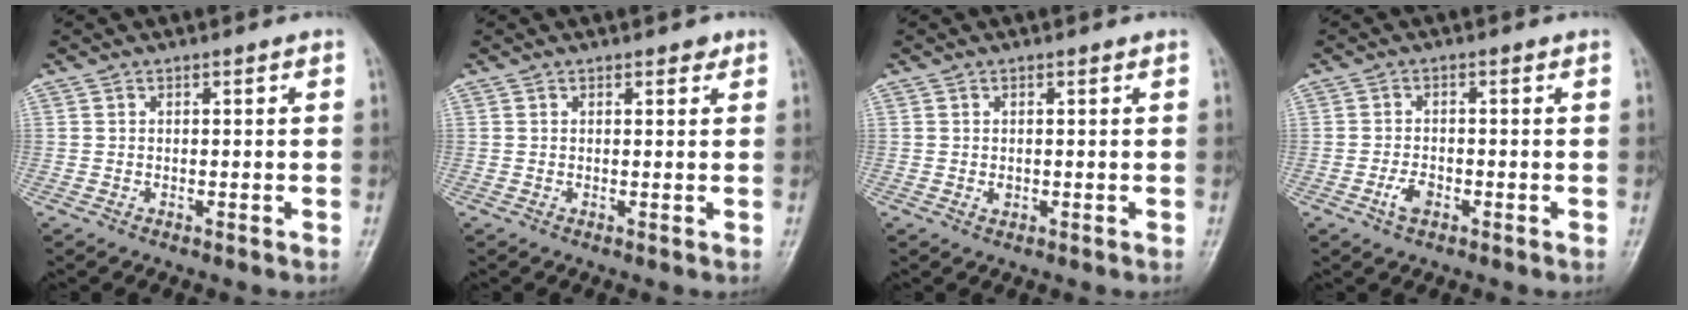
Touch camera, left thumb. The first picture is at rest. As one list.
[{"total": 1.2, "force": [0.8, 0.6, 0.6], "torque": [0.000, -0.003, 0.007]}, {"total": 0.9, "force": [0.1, 0.7, 0.6], "torque": [-0.007, -0.001, 0.004]}, {"total": 2.9, "force": [-1.3, 1.6, 2.0], "torque": [-0.038, 0.006, -0.024]}]